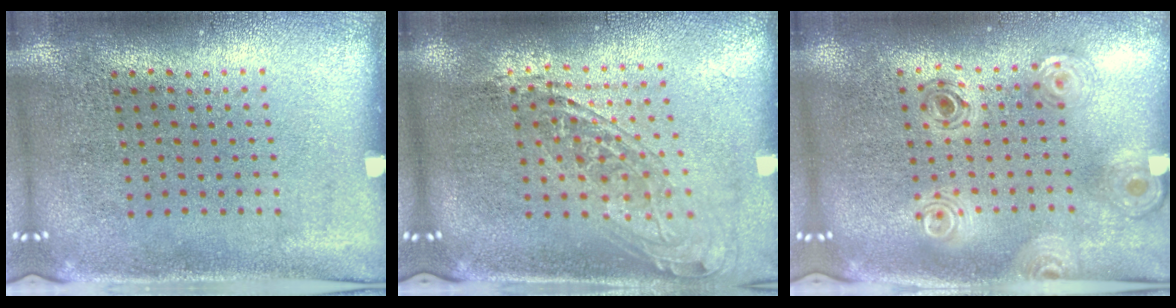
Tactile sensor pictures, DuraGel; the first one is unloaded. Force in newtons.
{"total": 1.7, "press": 1.3, "slide": 1.0}
{"total": 0.9, "press": 0.9, "slide": 0.2}